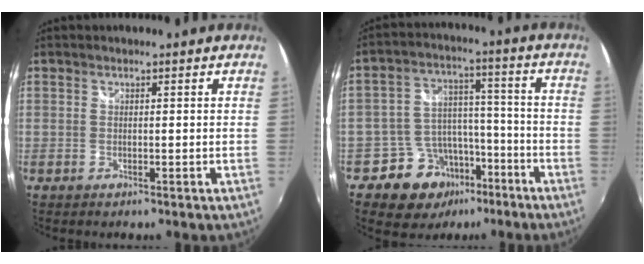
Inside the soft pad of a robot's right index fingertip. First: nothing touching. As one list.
[{"total": 11.3, "force": [-7.4, 8.0, 2.9], "torque": [-0.058, 0.041, -0.108]}]